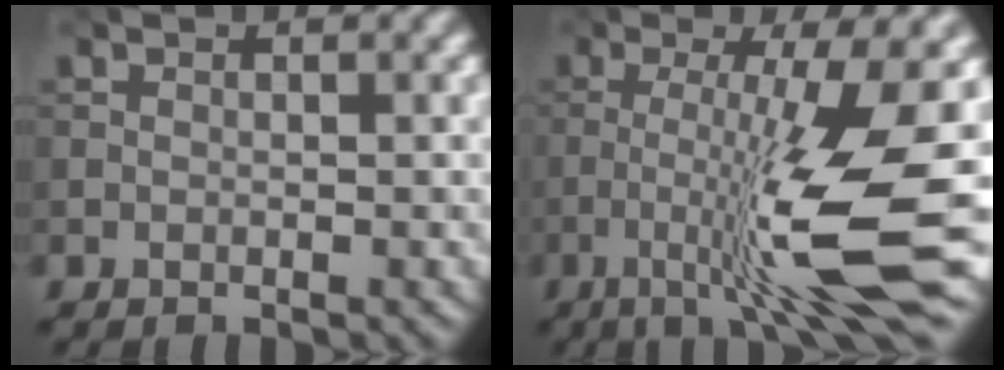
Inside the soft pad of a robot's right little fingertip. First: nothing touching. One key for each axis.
{"total": 9.9, "fx": -2.5, "fy": 0.7, "fz": 9.5, "tx": -0.162, "ty": 0.000, "tz": -0.042}